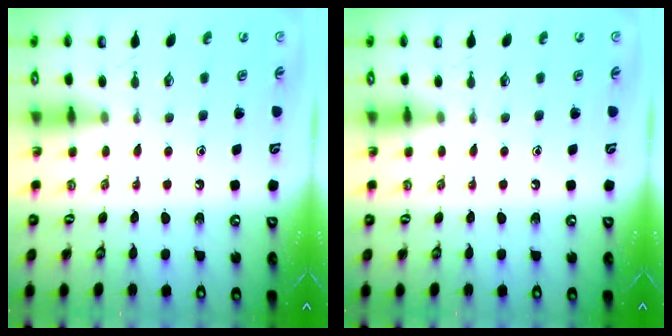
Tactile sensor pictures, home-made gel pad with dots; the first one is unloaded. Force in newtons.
{"total": 0.0}